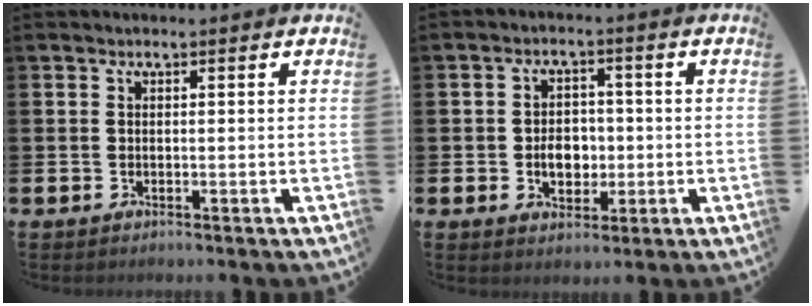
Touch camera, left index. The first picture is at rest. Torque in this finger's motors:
{"motor_torque": [0.94, 0.04, 0.11, 0.12]}